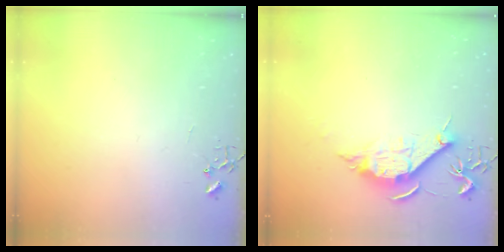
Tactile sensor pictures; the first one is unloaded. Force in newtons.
{"total": 10.5, "press": 10.5, "slide": 0.4}